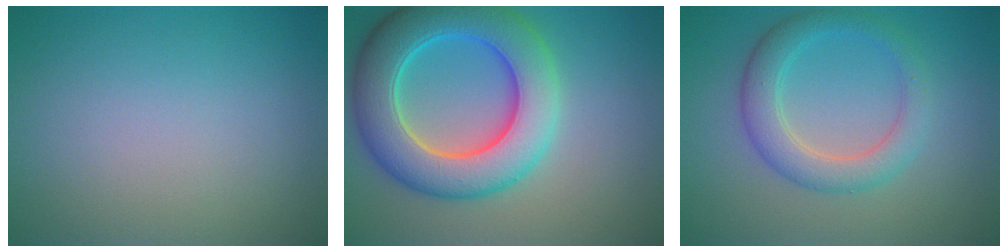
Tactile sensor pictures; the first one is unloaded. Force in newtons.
{"total": 9.5, "press": 9.5, "slide": 0.2}
{"total": 4.0, "press": 4.0, "slide": 0.1}